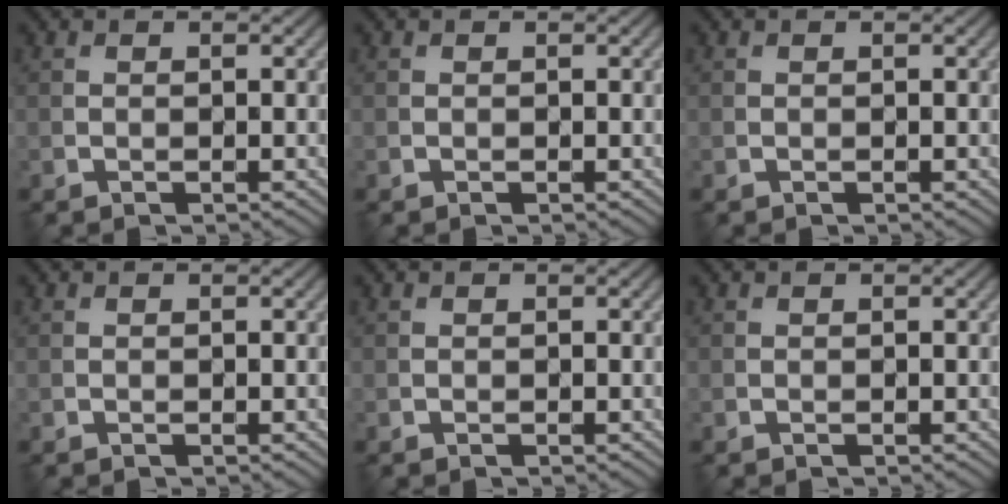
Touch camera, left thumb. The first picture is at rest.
{"total": 0.0}
{"total": 0.0}
{"total": 0.0}
{"total": 0.0}
{"total": 0.0}